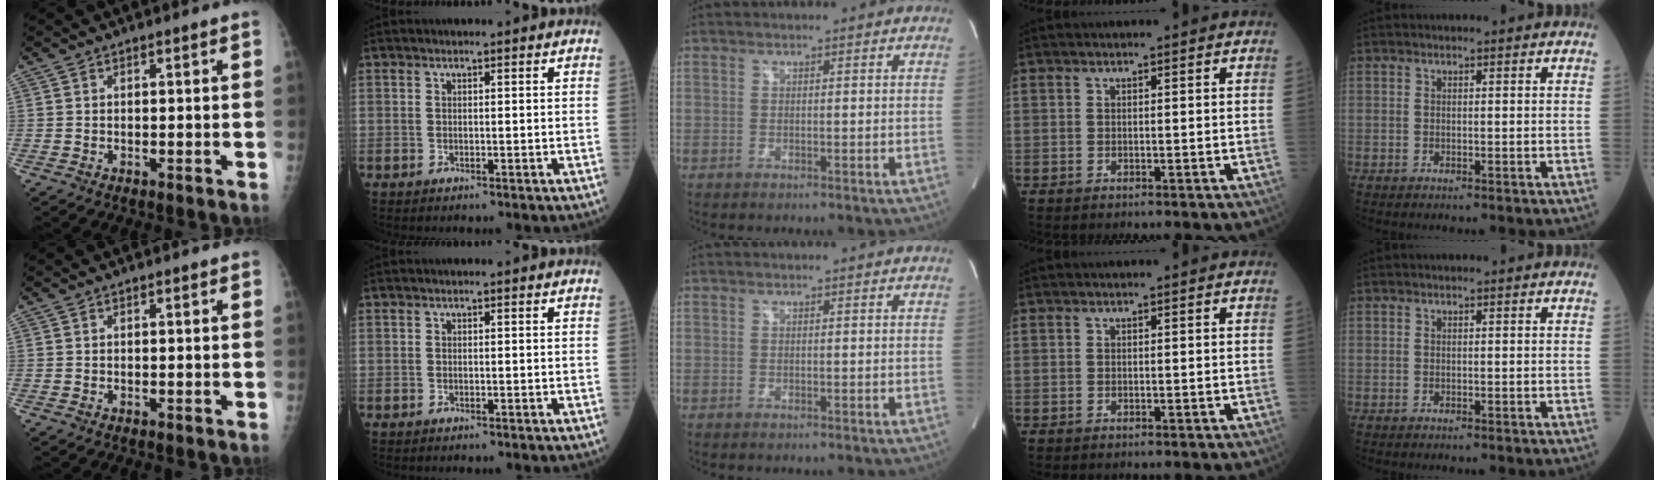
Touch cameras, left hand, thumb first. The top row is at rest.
{}